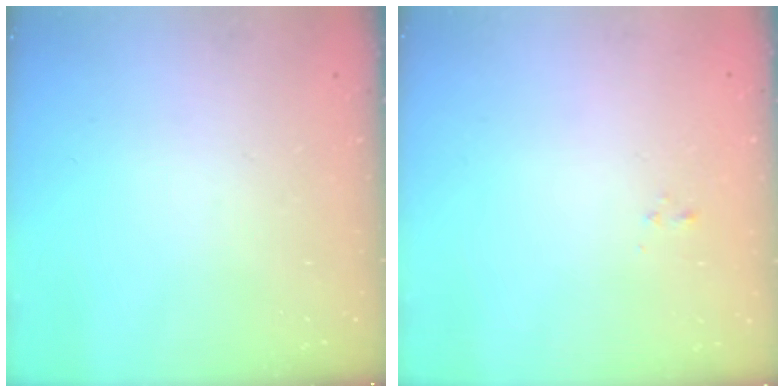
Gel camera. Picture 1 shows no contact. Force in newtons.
{"total": 0.5, "press": 0.4, "slide": 0.4}